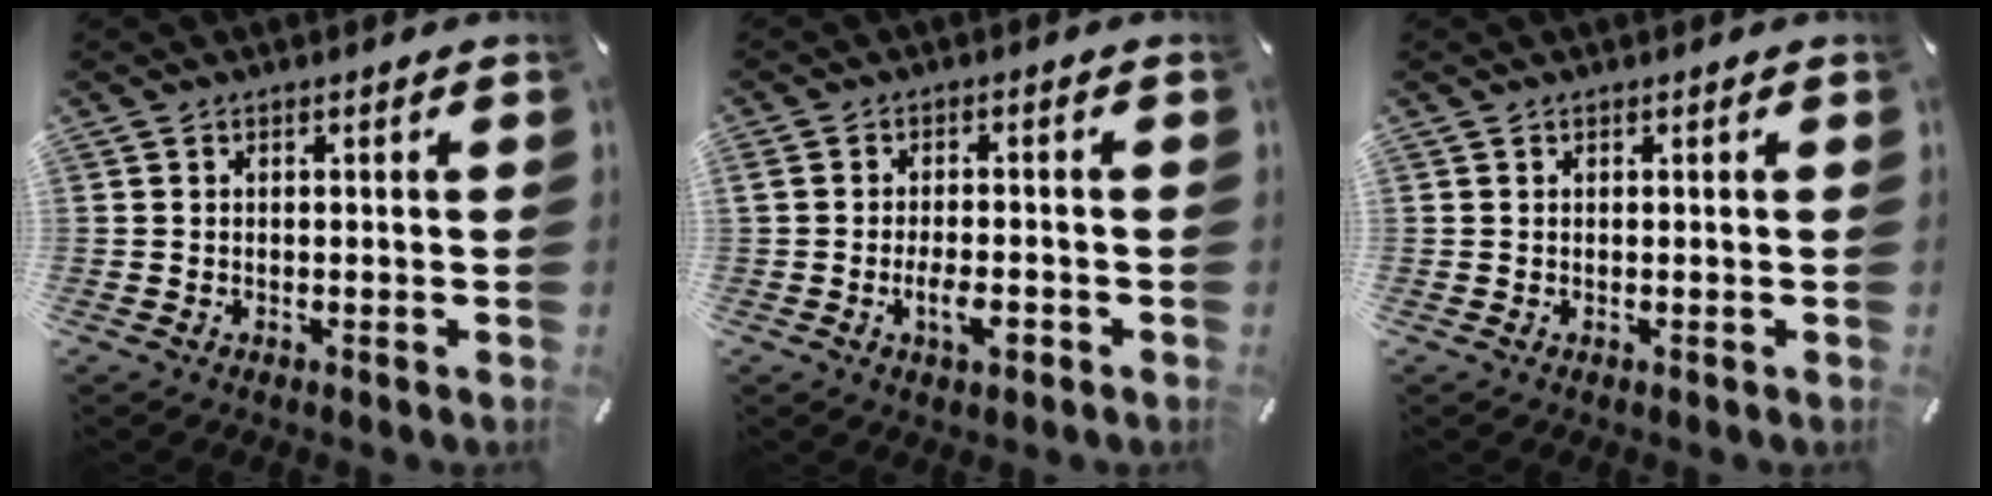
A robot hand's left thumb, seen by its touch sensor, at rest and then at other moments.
{"total": 5.8, "force": [-2.1, 2.3, 4.8], "torque": [-0.090, 0.004, -0.035]}
{"total": 0.0}